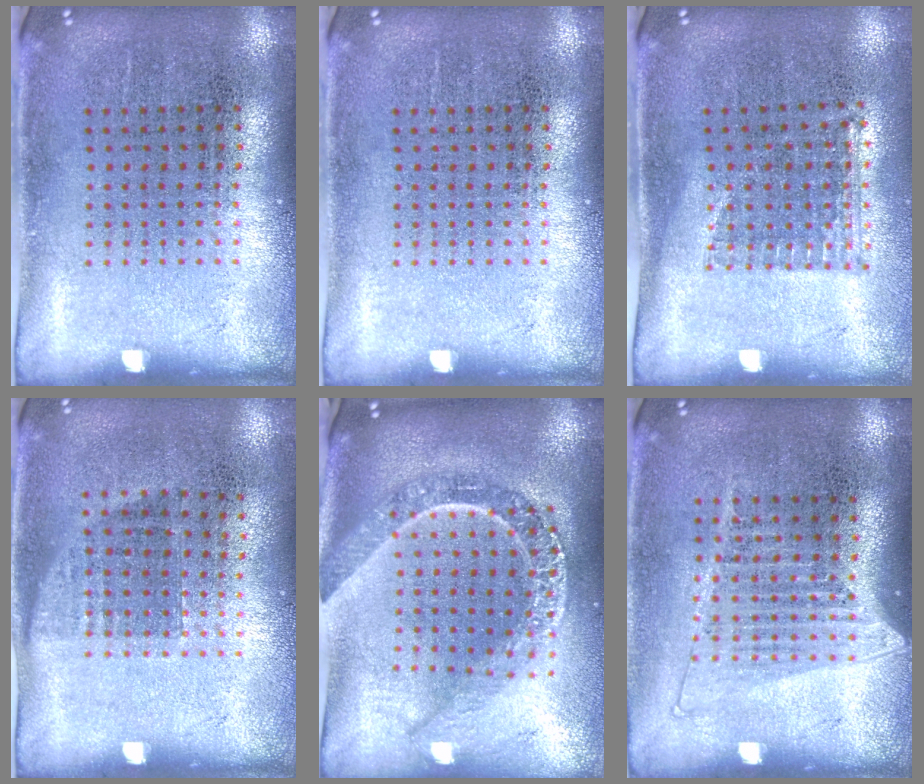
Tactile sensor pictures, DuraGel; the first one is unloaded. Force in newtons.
{"total": 0.0}
{"total": 1.0, "press": 0.8, "slide": 0.6}
{"total": 0.7, "press": 0.6, "slide": 0.3}
{"total": 2.5, "press": 2.0, "slide": 1.5}
{"total": 1.3, "press": 1.2, "slide": 0.6}